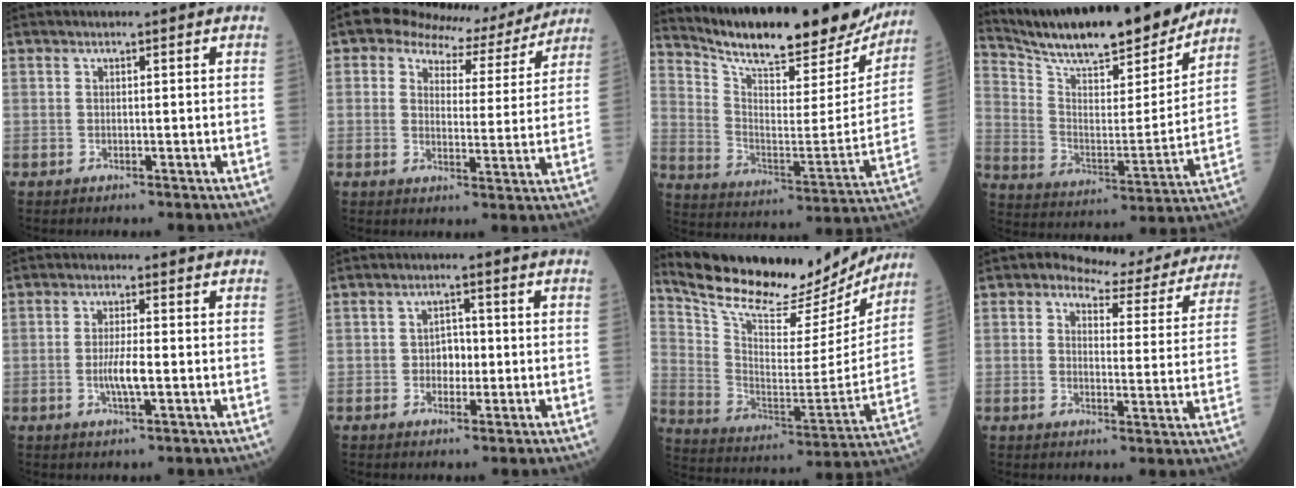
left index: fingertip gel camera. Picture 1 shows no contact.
{"total": 9.6, "force": [8.7, 3.7, 2.0], "torque": [-0.031, 0.010, 0.106]}
{"total": 25.0, "force": [22.1, 5.2, 10.4], "torque": [-0.170, -0.044, 0.313]}
{"total": 21.3, "force": [19.1, 2.9, 9.1], "torque": [-0.163, -0.016, 0.297]}
{"total": 3.8, "force": [-0.8, 0.5, 3.7], "torque": [-0.075, -0.004, -0.016]}
{"total": 3.1, "force": [-0.4, 2.1, 2.2], "torque": [-0.031, 0.009, -0.008]}
{"total": 25.0, "force": [22.3, 6.3, 9.3], "torque": [-0.170, -0.027, 0.333]}
{"total": 12.9, "force": [11.6, 4.4, 3.6], "torque": [-0.026, -0.010, 0.117]}